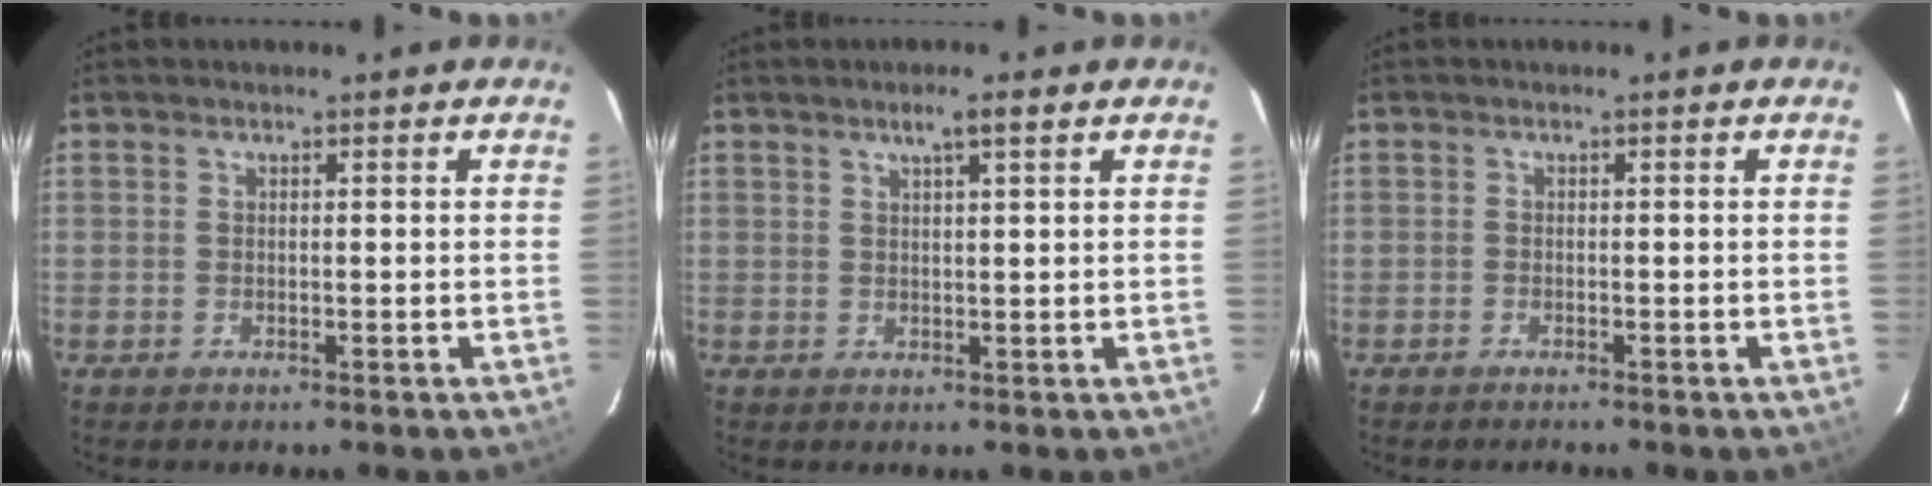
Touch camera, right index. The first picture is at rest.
{"total": 2.8, "force": [1.7, 0.0, 2.2], "torque": [-0.040, 0.006, 0.031]}
{"total": 1.0, "force": [-1.0, 0.3, 0.0], "torque": [-0.006, 0.001, -0.019]}